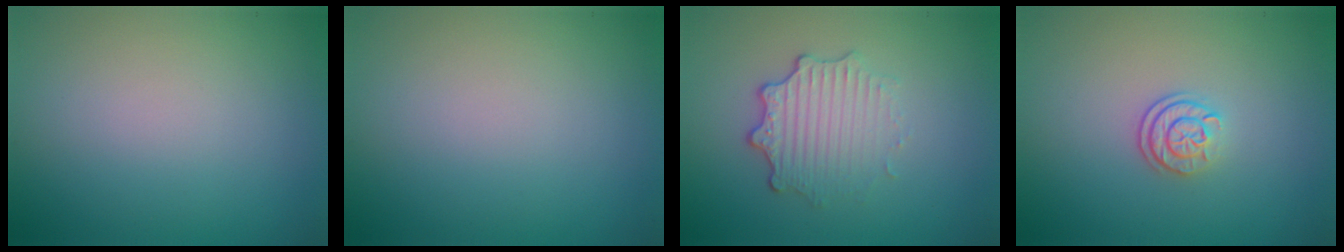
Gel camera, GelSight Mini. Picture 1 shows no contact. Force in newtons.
{"total": 0.0}
{"total": 3.4, "press": 2.7, "slide": 2.0}
{"total": 2.2, "press": 1.8, "slide": 1.3}